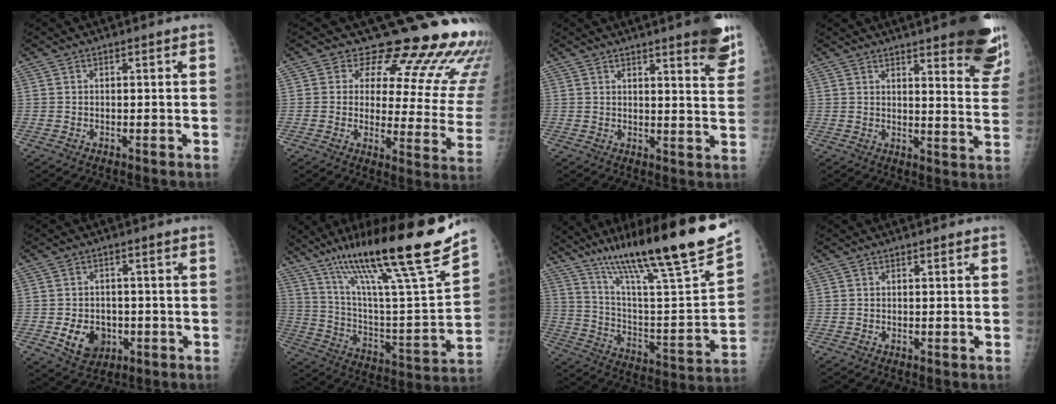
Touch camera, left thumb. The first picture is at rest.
{"total": 20.2, "force": [15.9, 7.7, 9.8], "torque": [-0.075, -0.117, 0.172]}
{"total": 9.2, "force": [6.3, 1.5, 6.5], "torque": [-0.062, -0.032, 0.069]}
{"total": 19.1, "force": [13.6, 4.4, 12.6], "torque": [-0.131, -0.072, 0.155]}
{"total": 7.0, "force": [-1.7, 5.7, 3.8], "torque": [-0.038, 0.003, -0.017]}
{"total": 28.2, "force": [19.0, 3.0, 20.7], "torque": [-0.321, -0.052, 0.323]}
{"total": 28.5, "force": [20.9, 3.2, 19.2], "torque": [-0.288, -0.075, 0.337]}
{"total": 0.0}